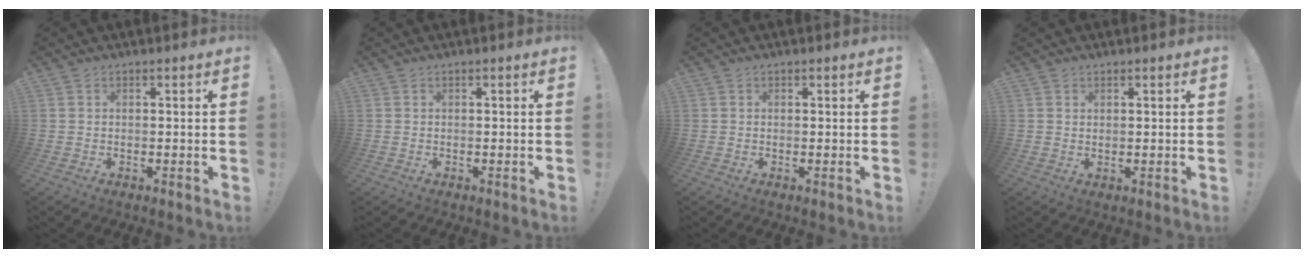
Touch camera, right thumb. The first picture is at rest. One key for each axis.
{"total": 0.0}
{"total": 0.0}
{"total": 0.8, "fx": 0.6, "fy": 0.2, "fz": 0.4, "tx": -0.009, "ty": 0.000, "tz": 0.012}